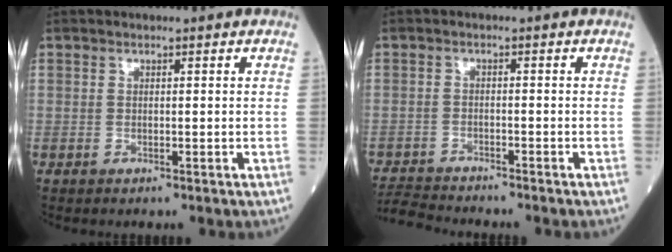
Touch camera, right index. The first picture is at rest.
{"total": 5.8, "force": [-5.8, -0.6, 0.4], "torque": [-0.006, -0.014, -0.102]}